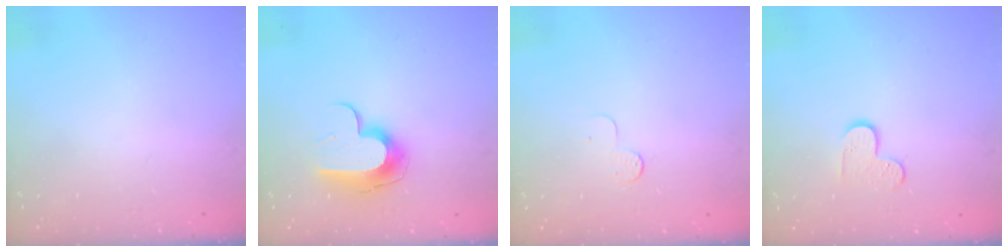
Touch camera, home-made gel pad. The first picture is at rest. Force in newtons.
{"total": 10.0, "press": 9.9, "slide": 1.1}
{"total": 4.1, "press": 4.0, "slide": 0.4}
{"total": 4.8, "press": 4.7, "slide": 0.5}